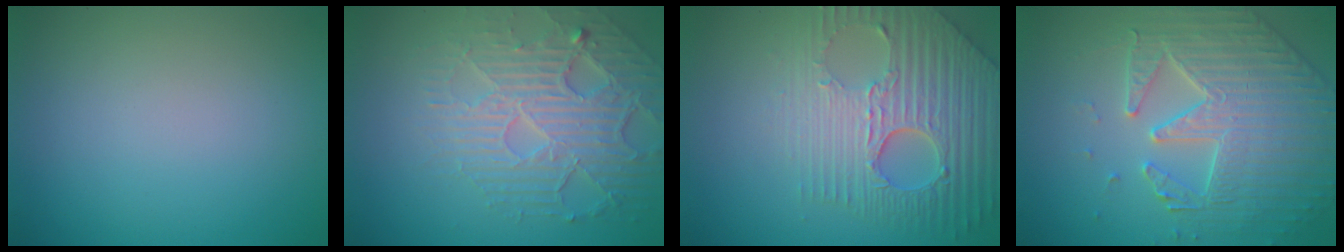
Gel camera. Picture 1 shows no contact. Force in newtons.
{"total": 6.2, "press": 4.7, "slide": 4.0}
{"total": 8.3, "press": 5.8, "slide": 6.0}
{"total": 4.8, "press": 4.8, "slide": 0.5}